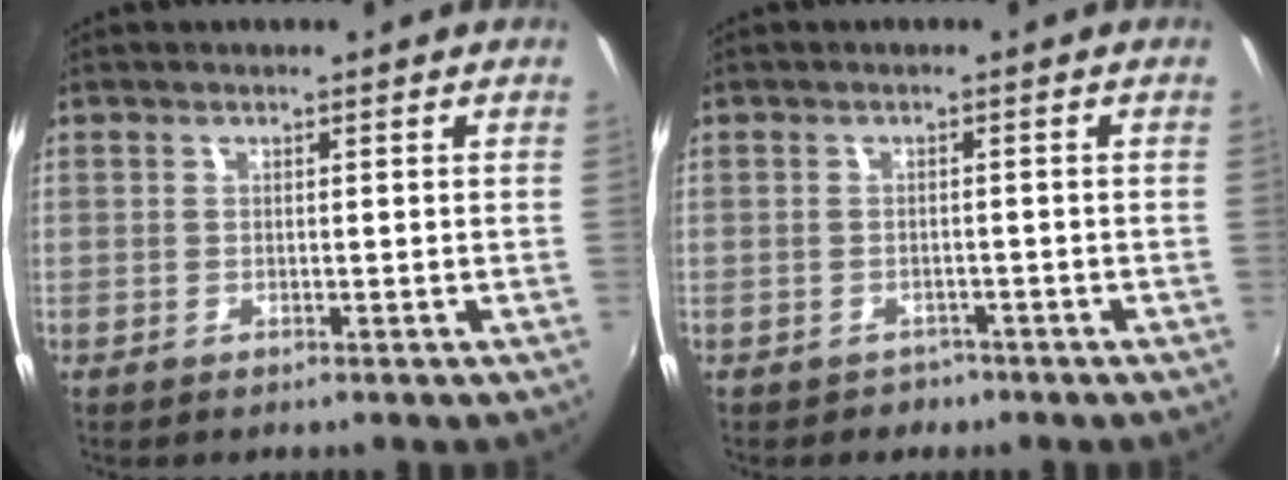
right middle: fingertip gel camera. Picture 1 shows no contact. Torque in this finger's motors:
{"motor_torque": [0.01, -0.12, -0.07, 0.00]}